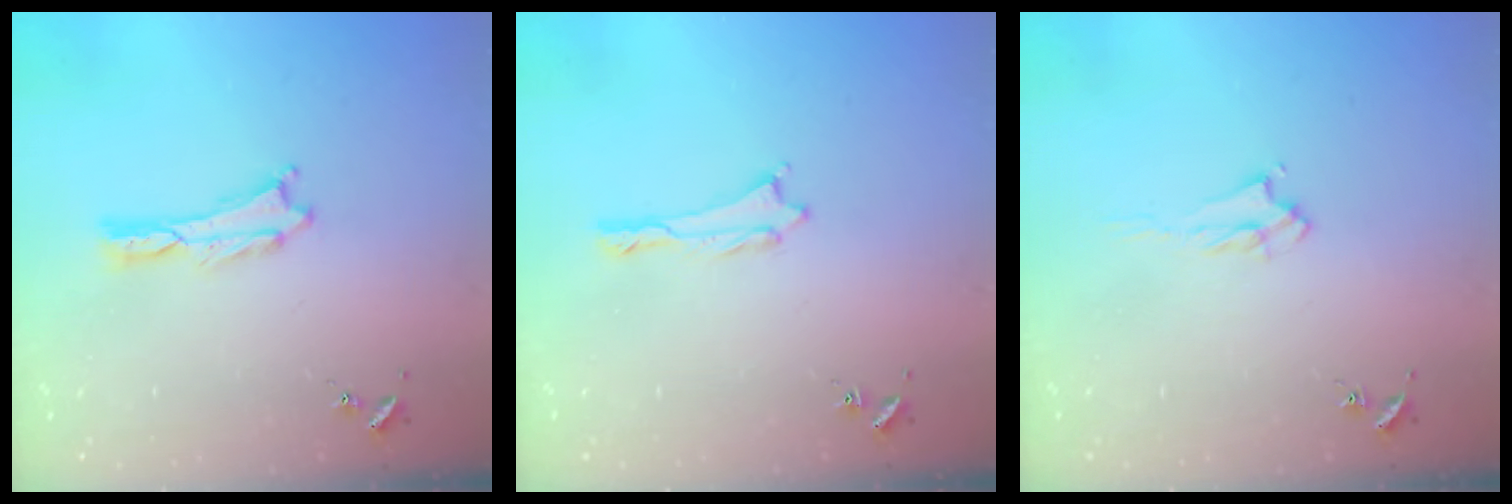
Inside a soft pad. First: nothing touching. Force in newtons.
{"total": 0.6, "press": 0.5, "slide": 0.2}
{"total": 2.2, "press": 2.2, "slide": 0.4}